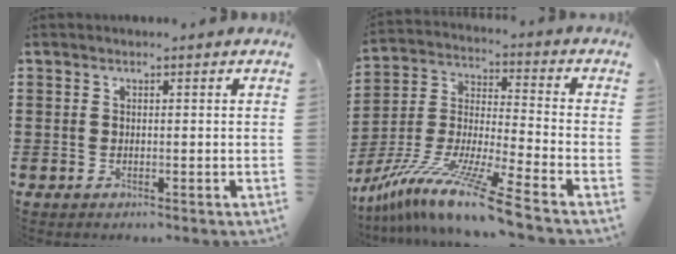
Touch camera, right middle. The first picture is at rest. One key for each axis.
{"total": 12.4, "fx": -10.3, "fy": -1.1, "fz": 6.9, "tx": -0.141, "ty": -0.005, "tz": -0.205}